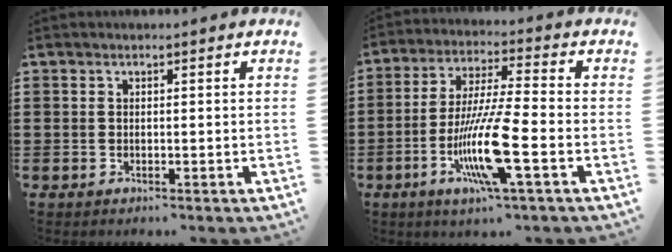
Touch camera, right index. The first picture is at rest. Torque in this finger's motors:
{"motor_torque": [2.14, 0.00, 1.05, 0.21]}